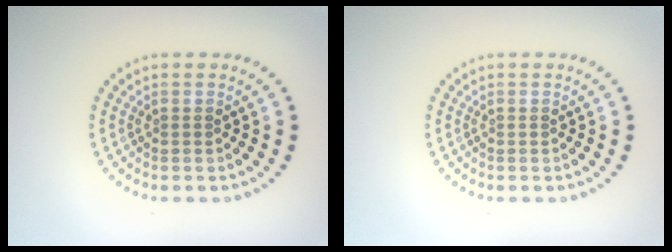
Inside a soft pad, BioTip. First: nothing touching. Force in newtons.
{"total": 0.0}